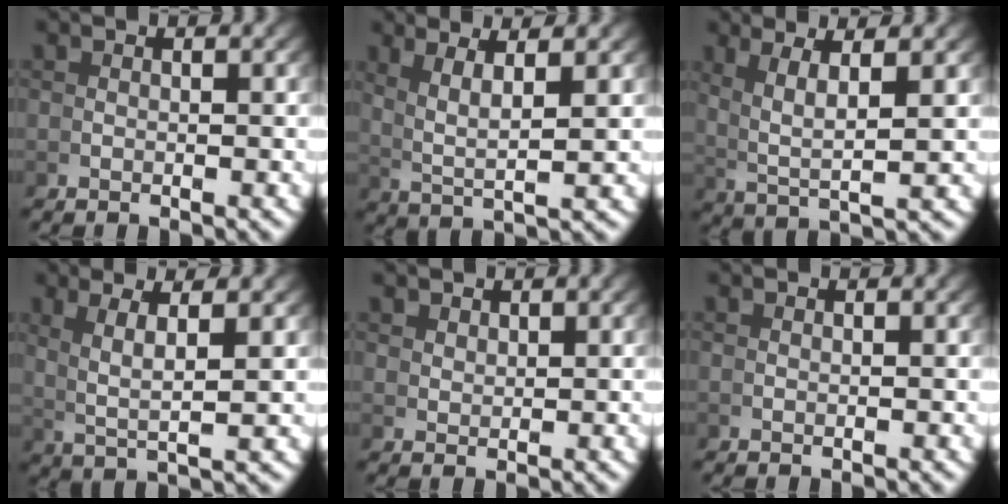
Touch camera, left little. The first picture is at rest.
{"total": 4.7, "force": [2.5, 0.7, 3.9], "torque": [-0.062, 0.001, 0.050]}
{"total": 4.9, "force": [2.3, 1.0, 4.2], "torque": [-0.074, -0.001, 0.048]}
{"total": 4.5, "force": [2.3, 0.6, 3.9], "torque": [-0.062, 0.005, 0.045]}
{"total": 1.6, "force": [1.5, -0.5, 0.0], "torque": [0.009, -0.003, 0.041]}
{"total": 0.6, "force": [0.3, -0.4, -0.1], "torque": [0.004, 0.000, 0.008]}